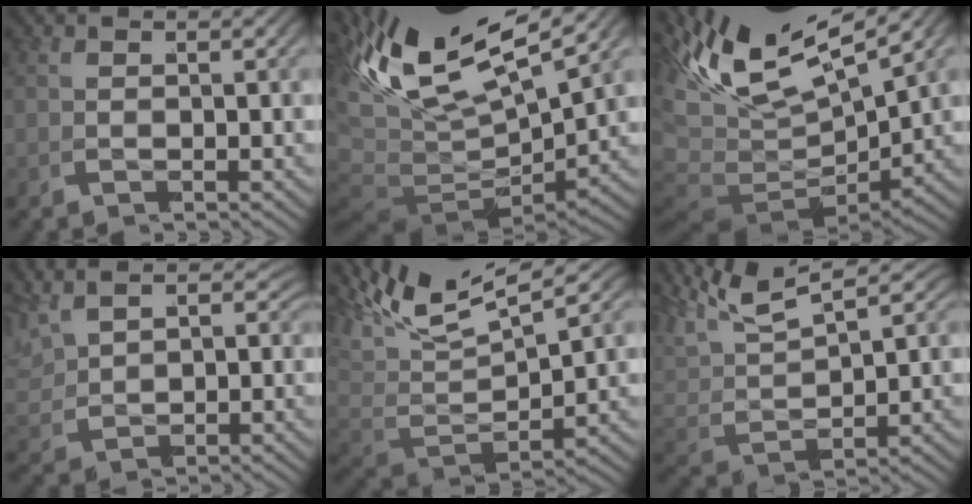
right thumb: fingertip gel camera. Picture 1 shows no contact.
{"total": 11.8, "force": [1.0, 7.3, 9.2], "torque": [-0.196, -0.029, 0.030]}
{"total": 11.4, "force": [1.1, 7.7, 8.4], "torque": [-0.187, -0.042, 0.032]}
{"total": 3.2, "force": [2.6, 1.6, 0.9], "torque": [-0.023, 0.008, 0.050]}
{"total": 8.1, "force": [2.7, 4.8, 5.9], "torque": [-0.120, -0.011, 0.040]}
{"total": 5.7, "force": [3.6, 3.0, 3.2], "torque": [-0.092, 0.004, 0.058]}